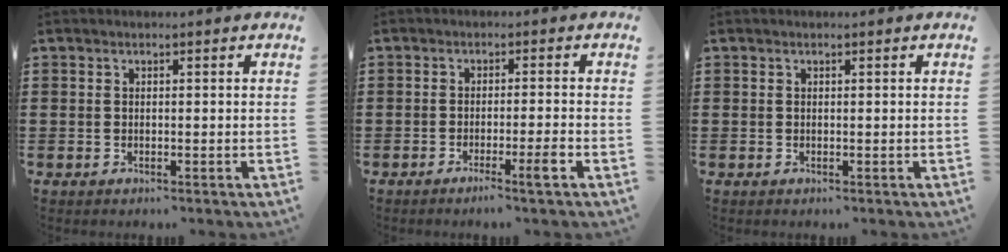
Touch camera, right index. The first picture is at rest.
{"total": 3.9, "force": [-2.1, -0.4, 3.3], "torque": [-0.059, -0.017, -0.037]}
{"total": 0.0}